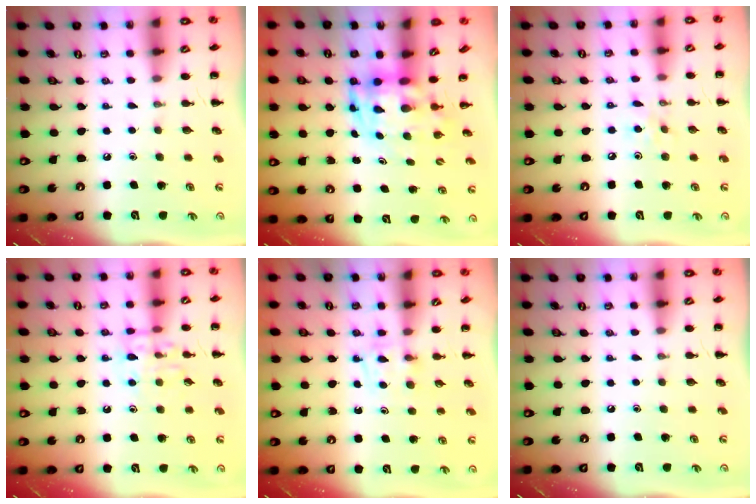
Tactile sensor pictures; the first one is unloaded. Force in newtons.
{"total": 4.1, "press": 4.0, "slide": 0.9}
{"total": 3.7, "press": 3.6, "slide": 0.8}
{"total": 11.2, "press": 11.2, "slide": 0.7}
{"total": 5.1, "press": 4.9, "slide": 1.4}
{"total": 0.0}